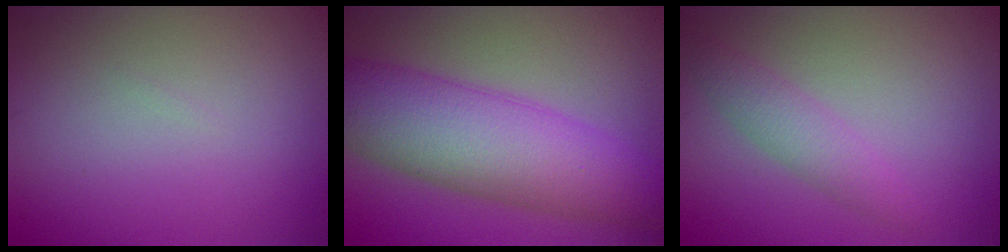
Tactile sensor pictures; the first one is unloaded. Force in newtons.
{"total": 9.6, "press": 9.6, "slide": 0.0}
{"total": 2.4, "press": 2.4, "slide": 0.1}